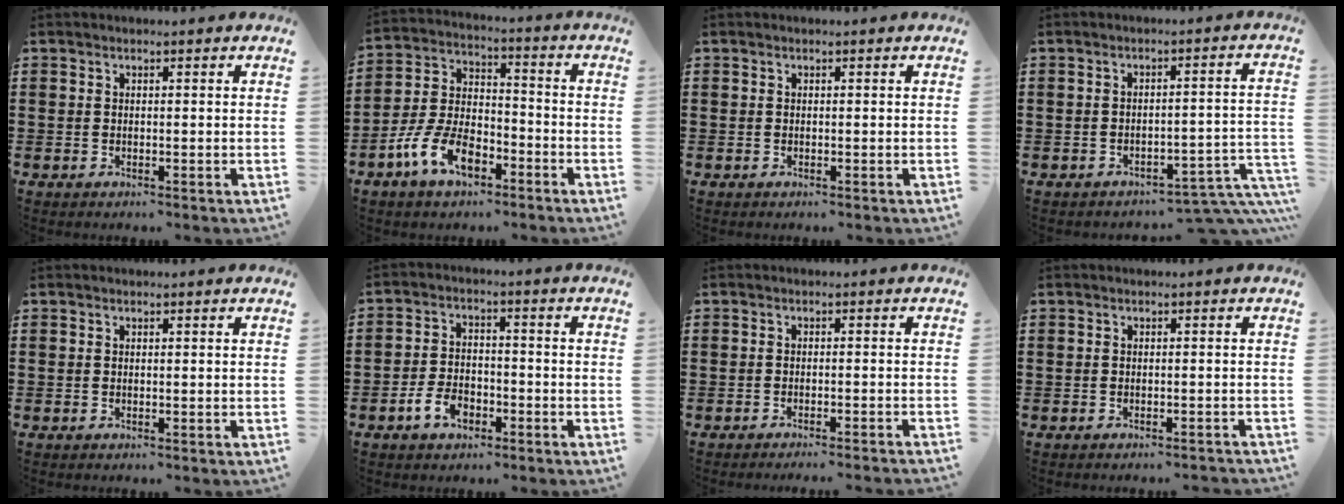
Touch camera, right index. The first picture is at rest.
{"total": 9.7, "force": [-5.3, 5.1, 6.3], "torque": [-0.156, 0.006, -0.105]}
{"total": 0.0}
{"total": 4.2, "force": [-3.6, 0.7, 2.1], "torque": [-0.035, -0.002, -0.071]}
{"total": 0.0}
{"total": 4.8, "force": [-2.7, 2.7, 2.8], "torque": [-0.061, 0.007, -0.054]}
{"total": 1.5, "force": [-1.4, -0.4, 0.4], "torque": [-0.008, 0.001, -0.028]}
{"total": 0.7, "force": [-0.7, 0.0, 0.1], "torque": [-0.005, 0.000, -0.013]}